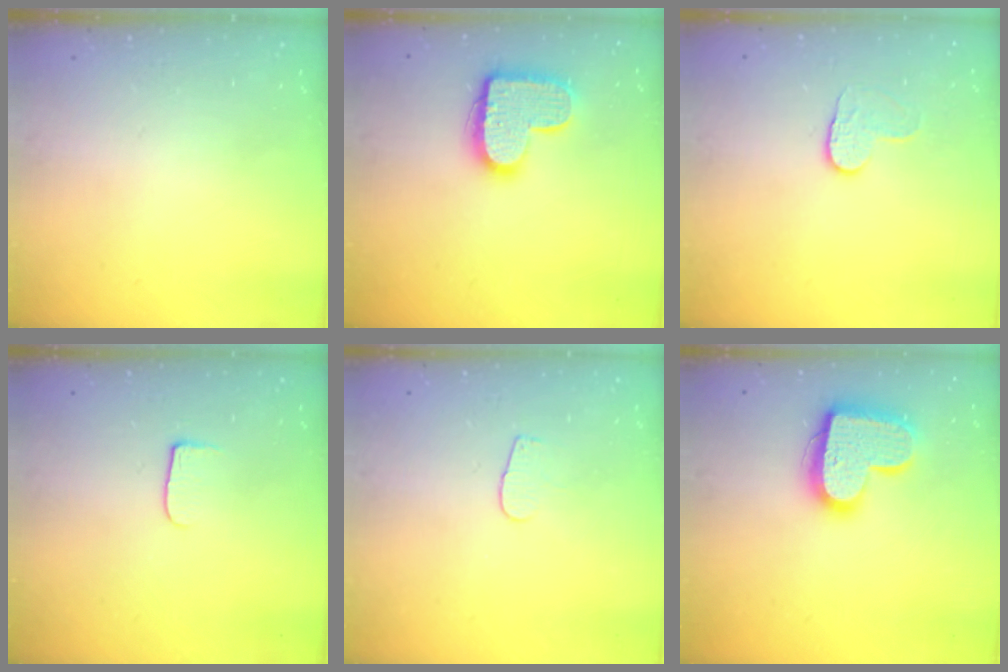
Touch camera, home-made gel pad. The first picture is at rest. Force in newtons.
{"total": 14.6, "press": 14.6, "slide": 0.8}
{"total": 5.0, "press": 4.9, "slide": 0.5}
{"total": 6.5, "press": 6.5, "slide": 0.7}
{"total": 3.2, "press": 3.2, "slide": 0.3}
{"total": 17.3, "press": 17.3, "slide": 1.1}